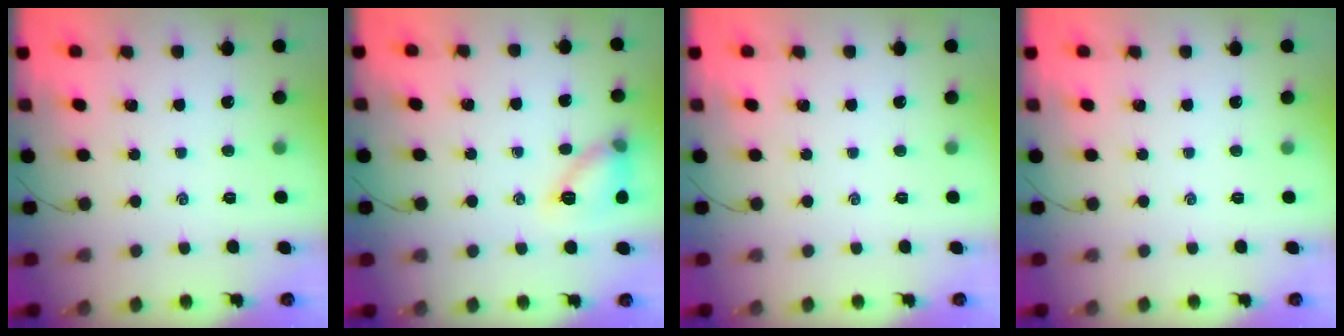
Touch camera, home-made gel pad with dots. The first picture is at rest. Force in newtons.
{"total": 11.3, "press": 11.3, "slide": 0.4}
{"total": 0.0}
{"total": 0.0}